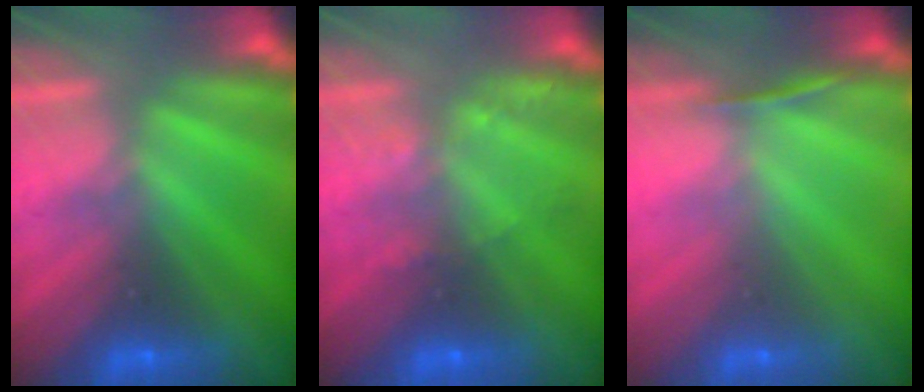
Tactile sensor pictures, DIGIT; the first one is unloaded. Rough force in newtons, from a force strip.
{"total": 2.2}
{"total": 1.3}